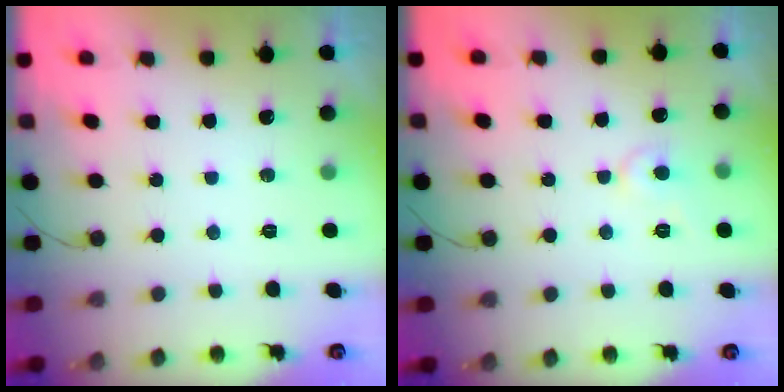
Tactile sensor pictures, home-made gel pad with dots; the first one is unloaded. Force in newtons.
{"total": 4.8, "press": 4.8, "slide": 0.5}